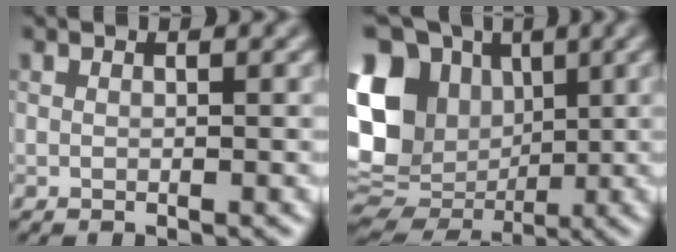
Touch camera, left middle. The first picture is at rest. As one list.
[{"total": 12.2, "force": [0.4, 9.7, 7.3], "torque": [-0.154, 0.011, 0.022]}]